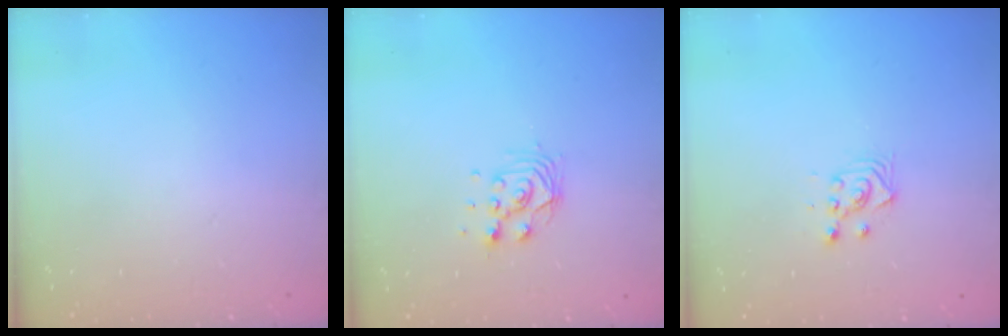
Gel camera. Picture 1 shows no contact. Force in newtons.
{"total": 7.4, "press": 7.4, "slide": 0.8}
{"total": 3.6, "press": 3.4, "slide": 1.2}